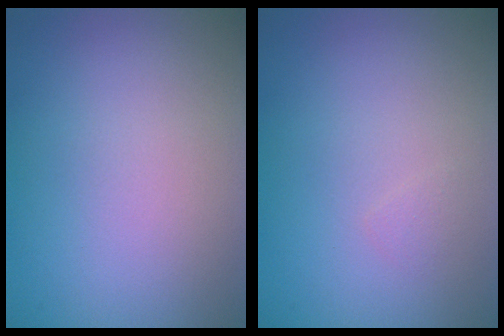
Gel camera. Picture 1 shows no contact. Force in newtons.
{"total": 0.6, "press": 0.6, "slide": 0.0}